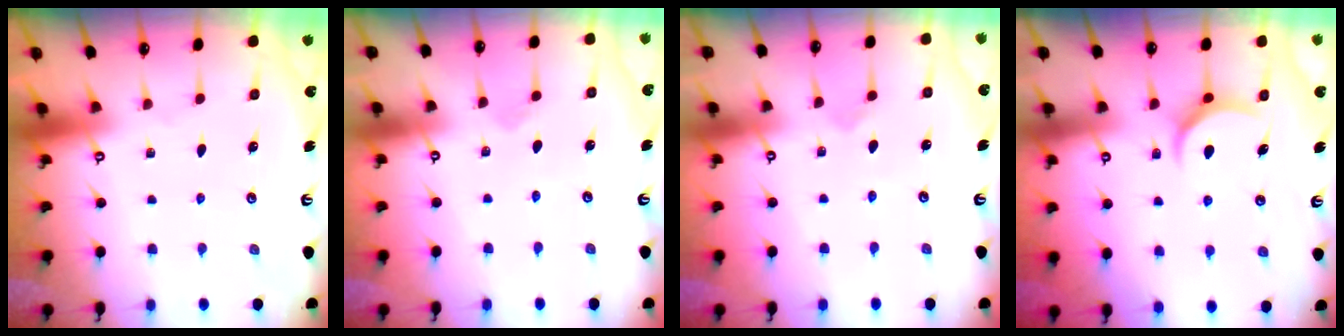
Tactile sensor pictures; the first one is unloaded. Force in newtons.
{"total": 1.5, "press": 1.5, "slide": 0.4}
{"total": 2.9, "press": 2.9, "slide": 0.6}
{"total": 7.2, "press": 7.2, "slide": 0.7}